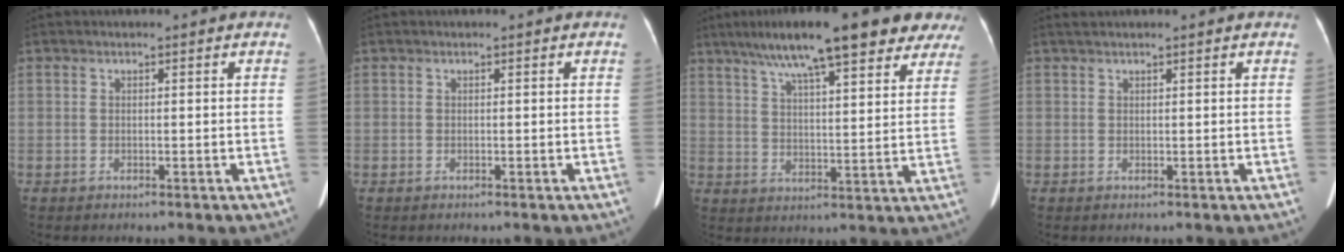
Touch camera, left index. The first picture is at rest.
{"total": 0.0}
{"total": 20.3, "force": [14.8, 4.0, 13.4], "torque": [-0.210, 0.046, 0.198]}
{"total": 1.6, "force": [1.4, 0.1, 0.6], "torque": [-0.011, 0.032, 0.028]}